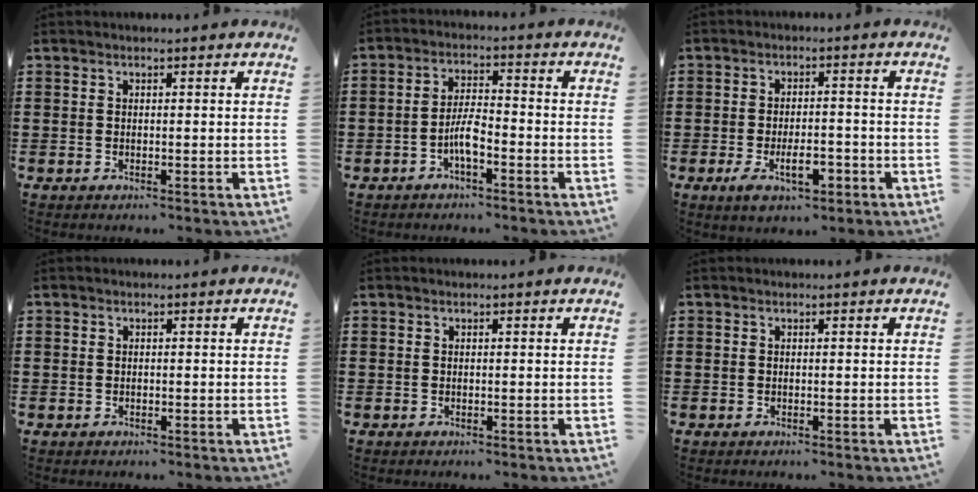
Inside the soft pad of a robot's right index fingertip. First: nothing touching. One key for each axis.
{"total": 4.7, "fx": -2.1, "fy": 1.4, "fz": 3.9, "tx": -0.090, "ty": 0.002, "tz": -0.045}
{"total": 6.2, "fx": -2.7, "fy": 2.9, "fz": 4.8, "tx": -0.082, "ty": 0.001, "tz": -0.050}
{"total": 0.5, "fx": 0.0, "fy": 0.5, "fz": 0.0, "tx": -0.001, "ty": 0.006, "tz": -0.001}
{"total": 0.0}
{"total": 0.0}